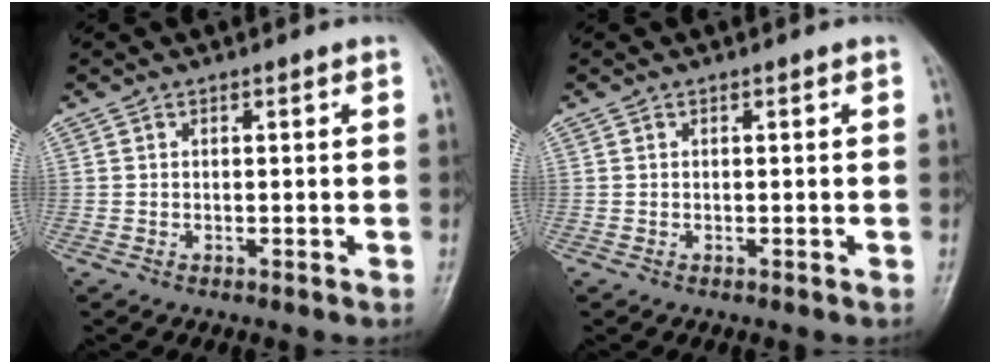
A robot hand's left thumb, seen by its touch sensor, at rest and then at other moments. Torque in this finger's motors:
{"motor_torque": [0.00, 0.00, -0.11, -0.09, 0.00]}